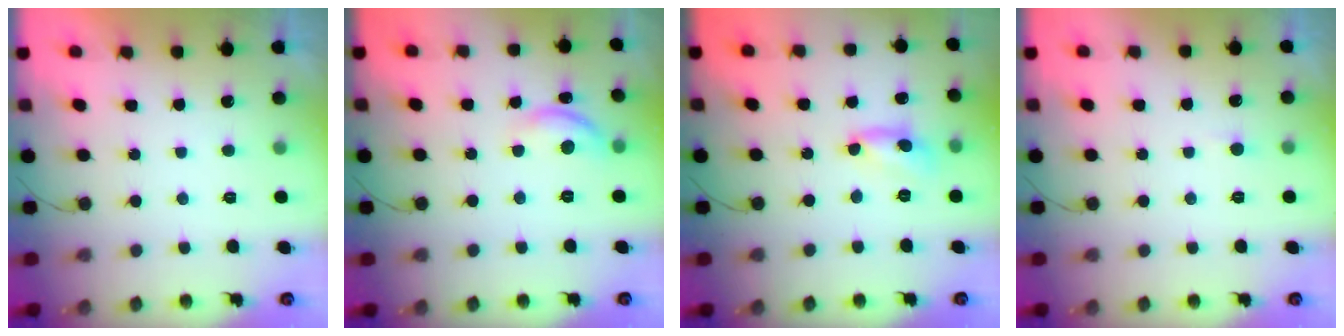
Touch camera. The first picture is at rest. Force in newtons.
{"total": 9.3, "press": 9.3, "slide": 0.6}
{"total": 5.2, "press": 5.2, "slide": 0.3}
{"total": 1.6, "press": 1.6, "slide": 0.1}